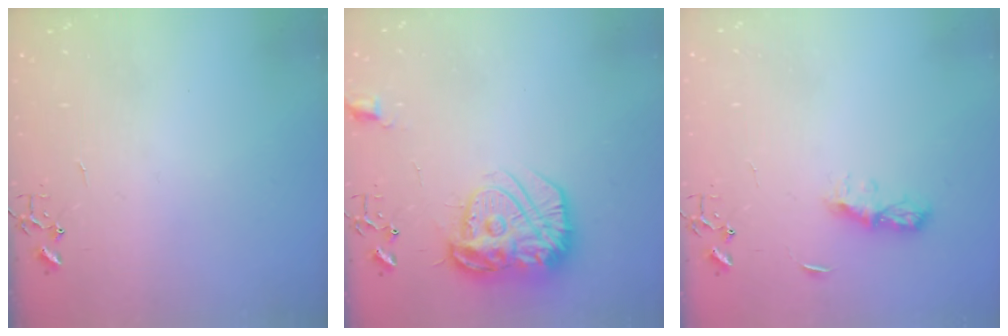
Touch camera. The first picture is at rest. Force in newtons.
{"total": 17.7, "press": 17.6, "slide": 1.4}
{"total": 6.4, "press": 6.3, "slide": 0.7}